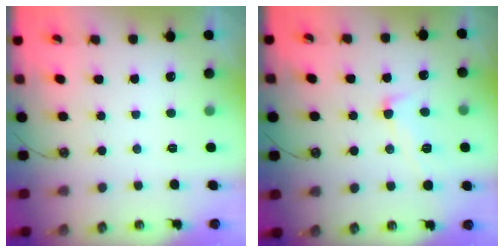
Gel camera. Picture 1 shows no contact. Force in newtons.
{"total": 2.1, "press": 1.8, "slide": 1.1}